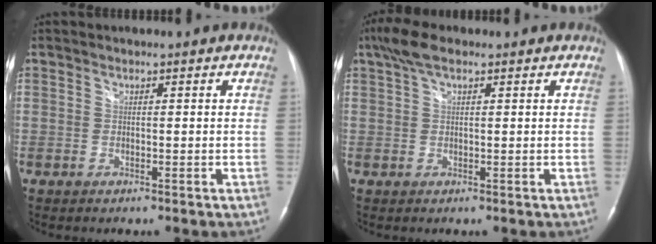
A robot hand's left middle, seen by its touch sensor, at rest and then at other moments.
{"total": 4.5, "force": [2.9, 1.5, 3.1], "torque": [-0.073, 0.025, 0.055]}